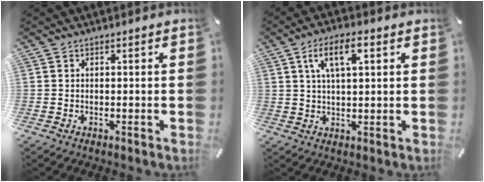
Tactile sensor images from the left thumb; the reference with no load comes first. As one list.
[{"total": 8.3, "force": [3.4, 3.5, 6.7], "torque": [-0.117, -0.001, 0.056]}]